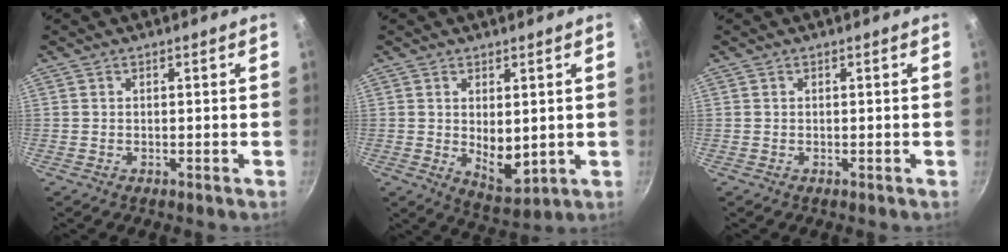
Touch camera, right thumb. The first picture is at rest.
{"total": 7.5, "force": [0.5, 4.0, 6.3], "torque": [-0.083, -0.025, 0.023]}
{"total": 0.0}